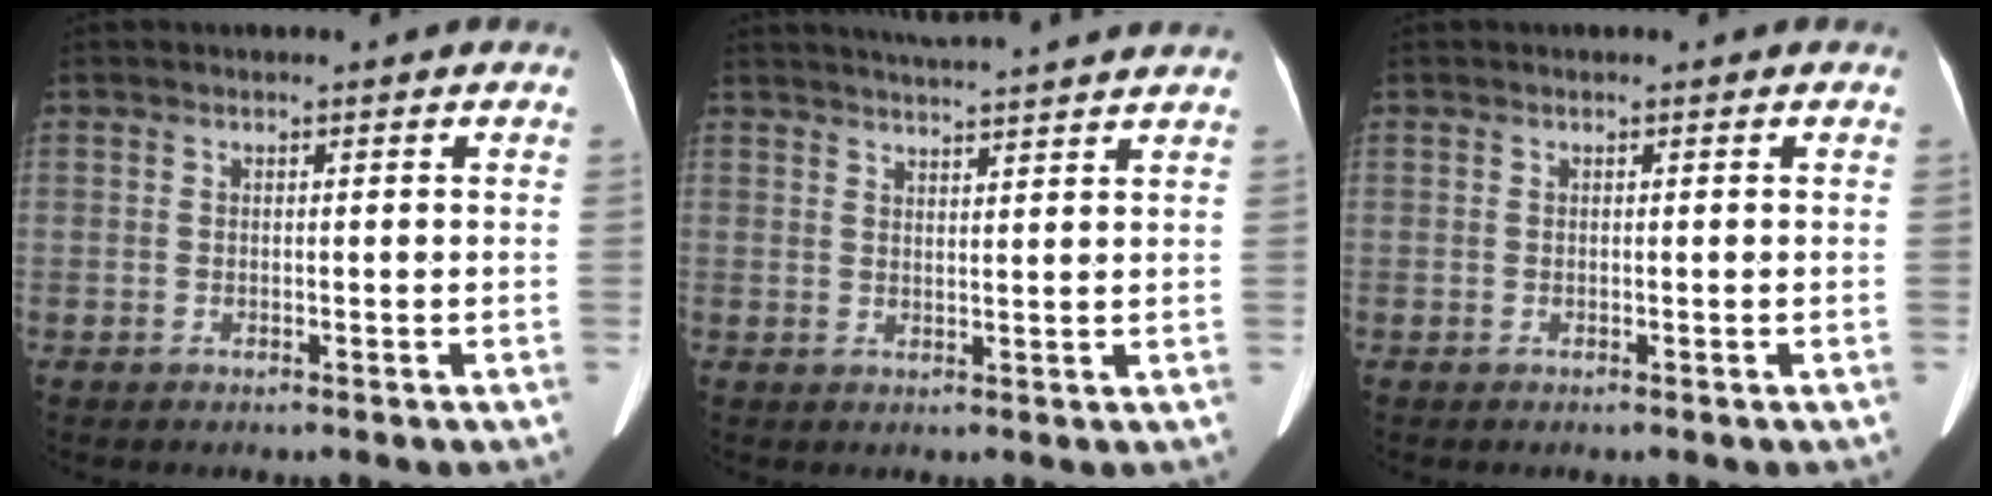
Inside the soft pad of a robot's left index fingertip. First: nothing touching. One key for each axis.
{"total": 10.5, "fx": 9.8, "fy": -0.5, "fz": 3.9, "tx": -0.065, "ty": 0.022, "tz": 0.125}
{"total": 0.0}